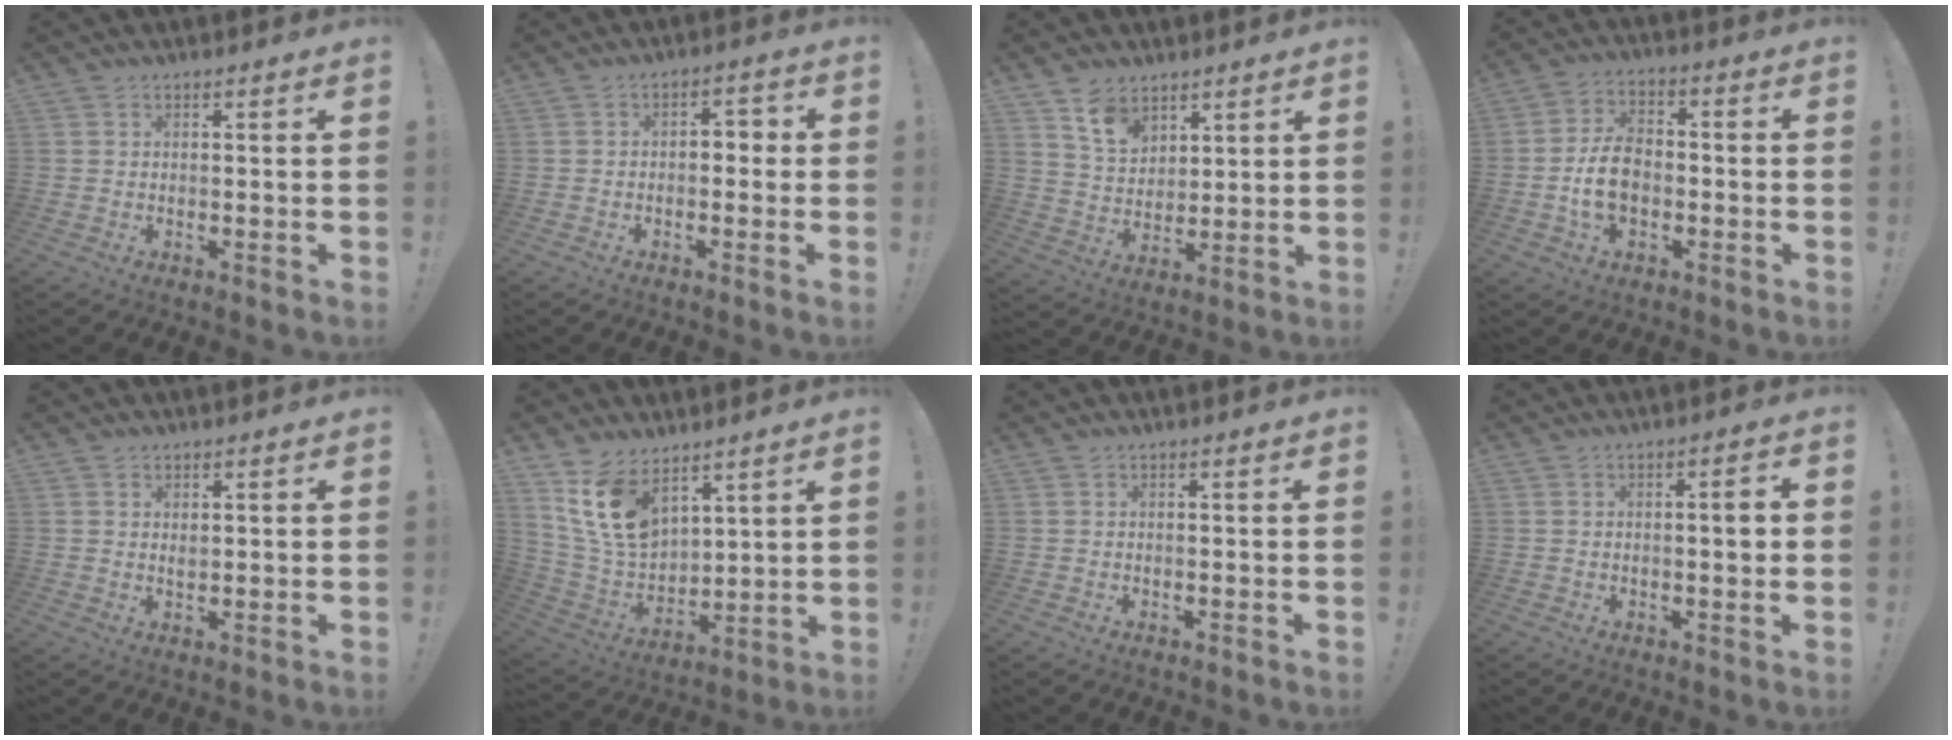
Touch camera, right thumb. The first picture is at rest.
{"total": 3.3, "force": [-1.0, 2.3, 2.2], "torque": [-0.024, 0.007, -0.024]}
{"total": 9.7, "force": [6.6, 6.1, 3.6], "torque": [-0.066, -0.035, 0.129]}
{"total": 10.5, "force": [-2.3, 7.3, 7.2], "torque": [-0.127, 0.010, -0.042]}
{"total": 1.3, "force": [0.9, 0.8, 0.5], "torque": [0.005, -0.004, 0.014]}
{"total": 15.6, "force": [9.0, 9.8, 8.3], "torque": [-0.170, -0.042, 0.179]}
{"total": 0.0}
{"total": 4.2, "force": [0.4, 0.5, 4.1], "torque": [-0.059, -0.002, 0.001]}